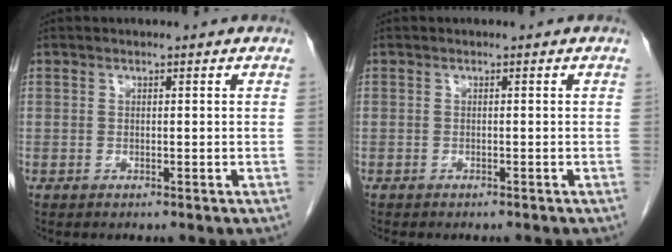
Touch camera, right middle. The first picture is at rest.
{"total": 1.9, "force": [-1.6, 0.5, 0.8], "torque": [-0.018, -0.004, -0.018]}